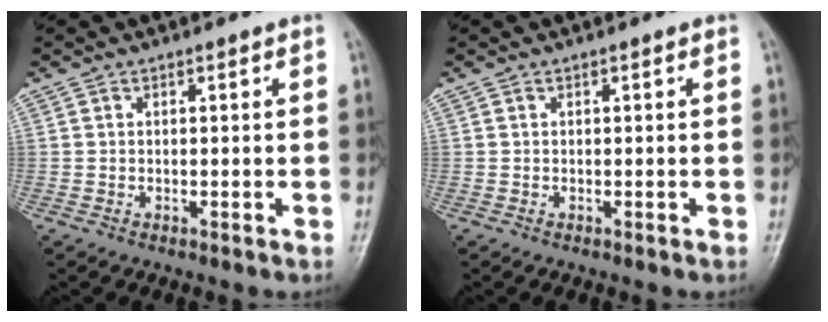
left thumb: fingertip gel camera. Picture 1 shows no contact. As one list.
[{"total": 0.0}]